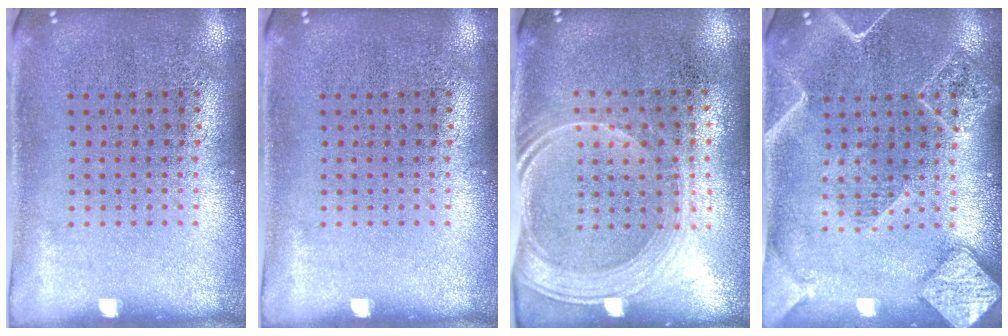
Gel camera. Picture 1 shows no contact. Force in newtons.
{"total": 0.0}
{"total": 1.8, "press": 1.6, "slide": 1.0}
{"total": 1.9, "press": 1.9, "slide": 0.2}